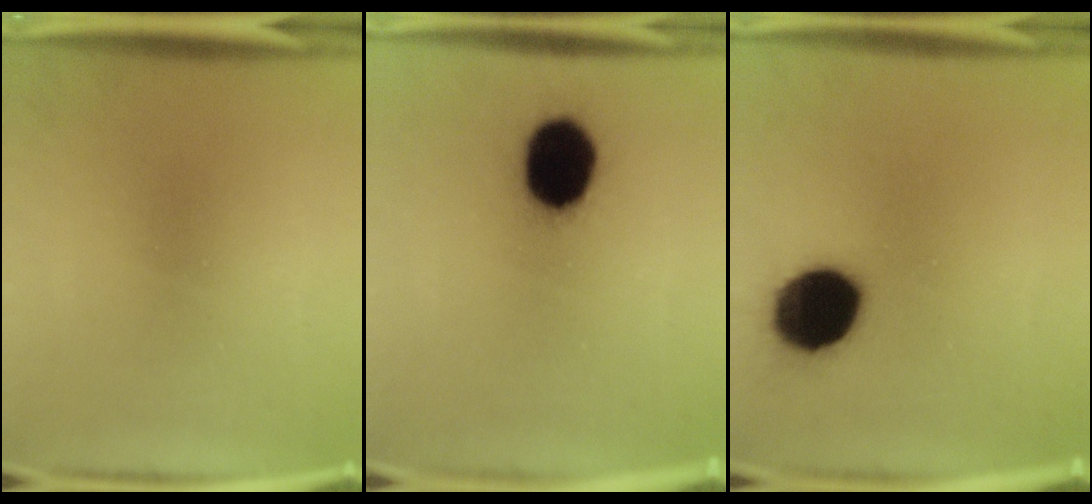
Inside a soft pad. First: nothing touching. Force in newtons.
{"total": 16.2}
{"total": 17.4}